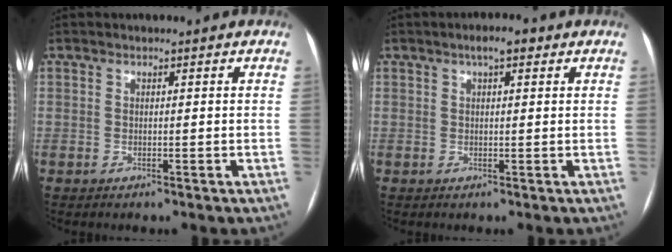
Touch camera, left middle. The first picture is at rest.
{"total": 2.9, "force": [1.5, 0.9, 2.2], "torque": [-0.035, 0.014, 0.022]}